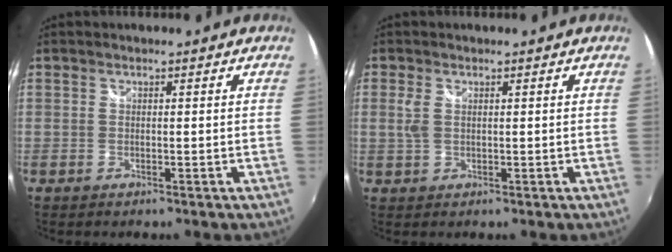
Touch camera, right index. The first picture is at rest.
{"total": 2.3, "force": [0.6, 1.3, 1.9], "torque": [-0.039, -0.001, 0.011]}